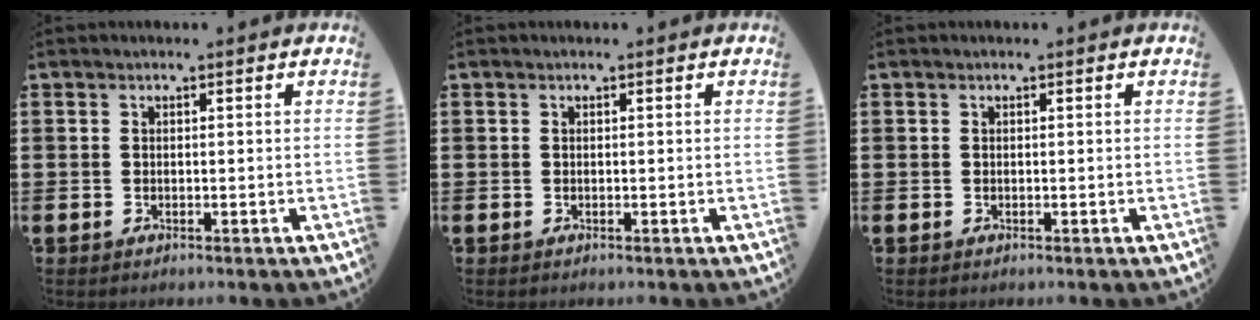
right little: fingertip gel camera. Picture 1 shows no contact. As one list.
[{"total": 0.0}, {"total": 0.0}]